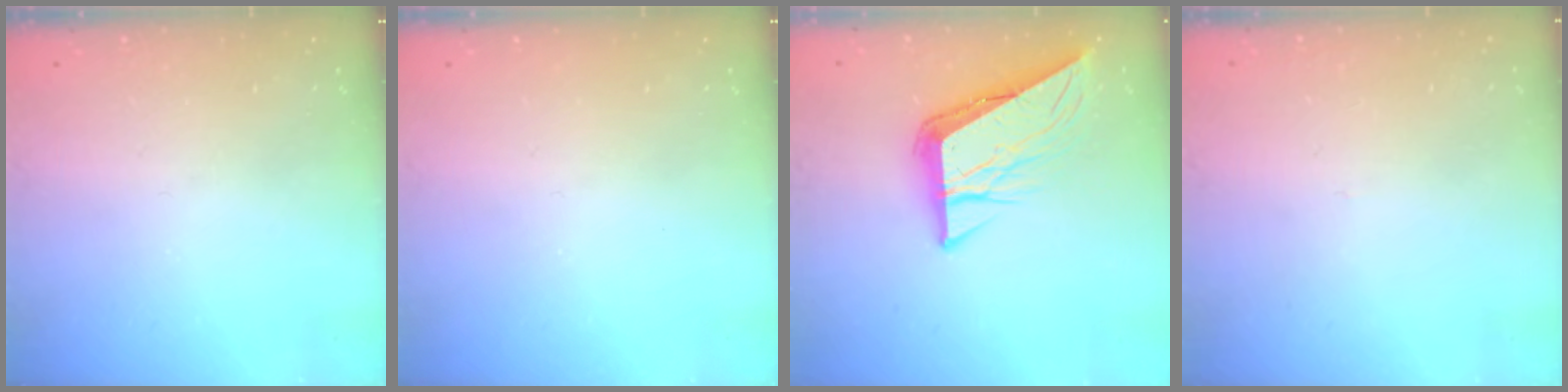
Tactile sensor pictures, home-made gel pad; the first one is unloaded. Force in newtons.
{"total": 0.0}
{"total": 9.3, "press": 9.2, "slide": 1.2}
{"total": 2.7, "press": 2.7, "slide": 0.3}